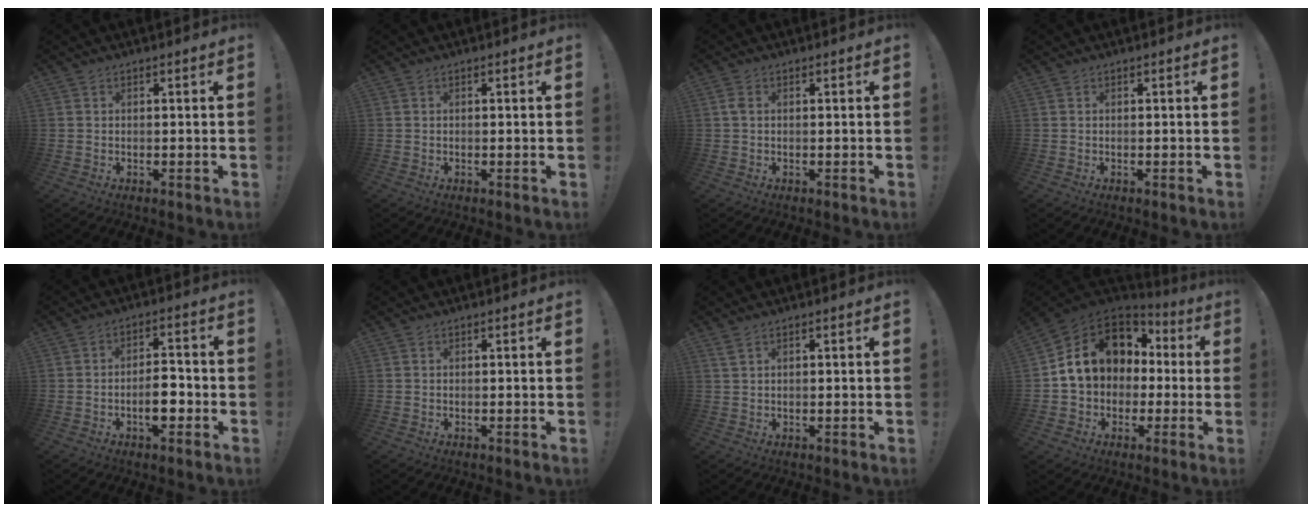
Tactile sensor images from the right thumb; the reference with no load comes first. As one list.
[{"total": 0.0}, {"total": 1.5, "force": [0.2, 0.9, 1.2], "torque": [-0.018, 0.001, 0.002]}, {"total": 0.0}, {"total": 7.5, "force": [-2.7, 3.5, 6.1], "torque": [-0.094, 0.009, -0.049]}, {"total": 0.0}, {"total": 1.9, "force": [1.3, 0.4, 1.4], "torque": [-0.021, -0.003, 0.022]}, {"total": 16.3, "force": [3.7, 12.9, 9.2], "torque": [-0.143, -0.001, 0.089]}]